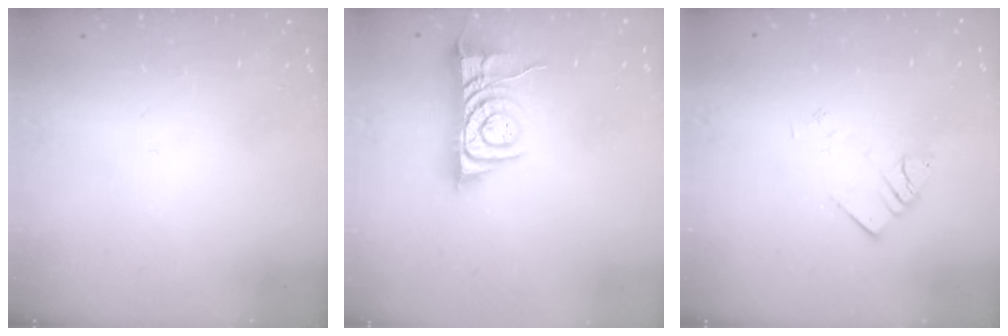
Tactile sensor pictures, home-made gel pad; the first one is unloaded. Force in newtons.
{"total": 7.7, "press": 7.6, "slide": 1.1}
{"total": 3.7, "press": 3.7, "slide": 0.1}